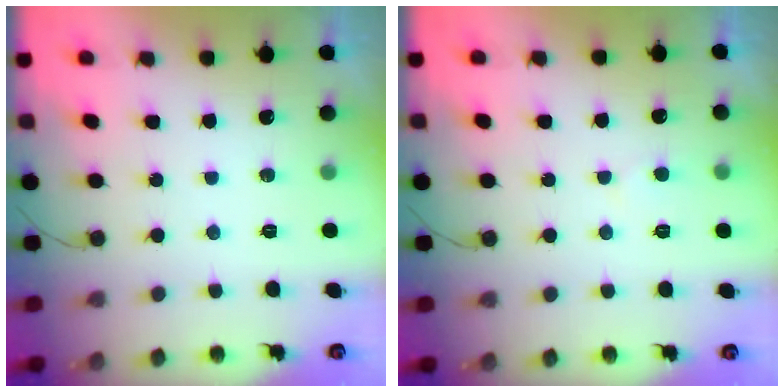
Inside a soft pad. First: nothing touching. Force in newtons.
{"total": 3.4, "press": 3.4, "slide": 0.3}